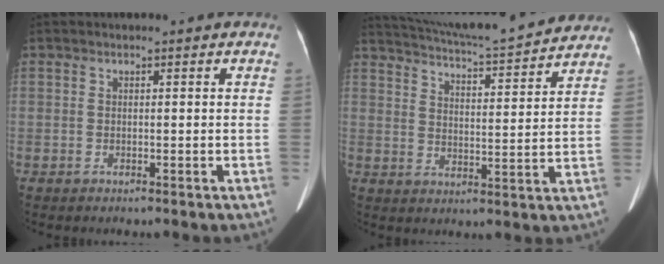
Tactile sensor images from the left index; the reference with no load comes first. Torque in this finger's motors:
{"motor_torque": [0.16, -0.50, -0.01, 0.04]}